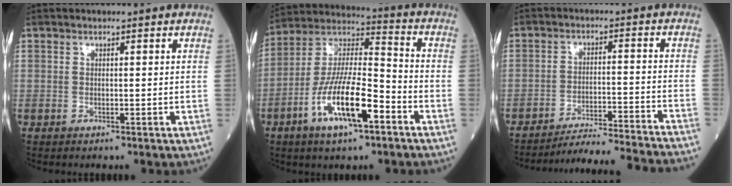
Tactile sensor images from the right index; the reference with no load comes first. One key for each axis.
{"total": 15.1, "fx": -6.4, "fy": 3.6, "fz": 13.1, "tx": -0.258, "ty": -0.001, "tz": -0.117}
{"total": 18.5, "fx": -17.5, "fy": -1.9, "fz": 5.4, "tx": -0.062, "ty": -0.034, "tz": -0.245}